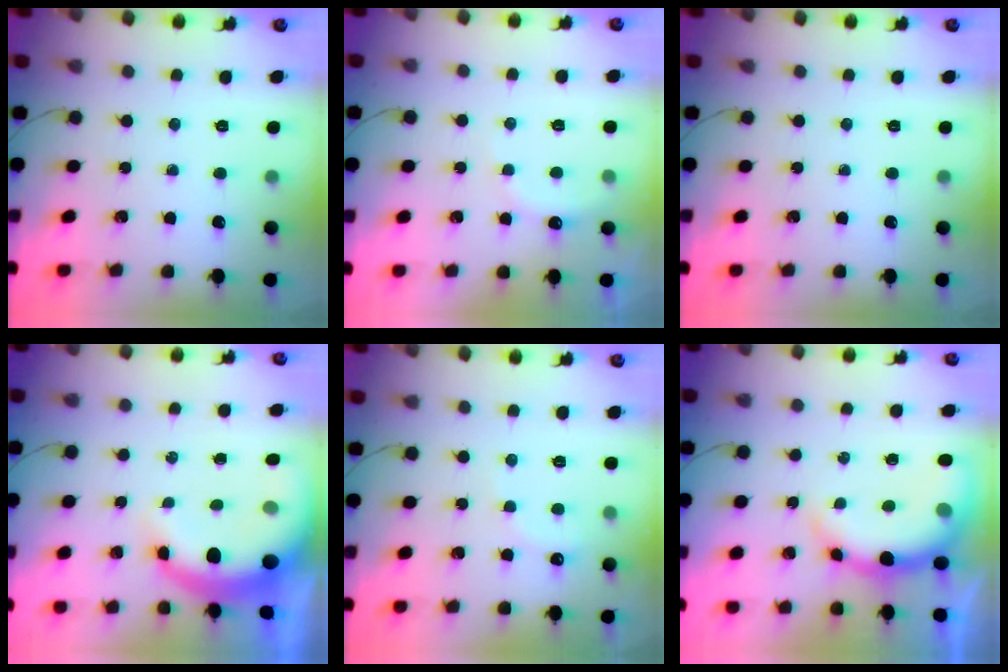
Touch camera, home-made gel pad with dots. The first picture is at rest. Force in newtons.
{"total": 5.6, "press": 5.5, "slide": 1.3}
{"total": 0.0}
{"total": 9.2, "press": 9.2, "slide": 1.2}
{"total": 6.3, "press": 6.1, "slide": 1.6}
{"total": 8.7, "press": 8.5, "slide": 1.8}